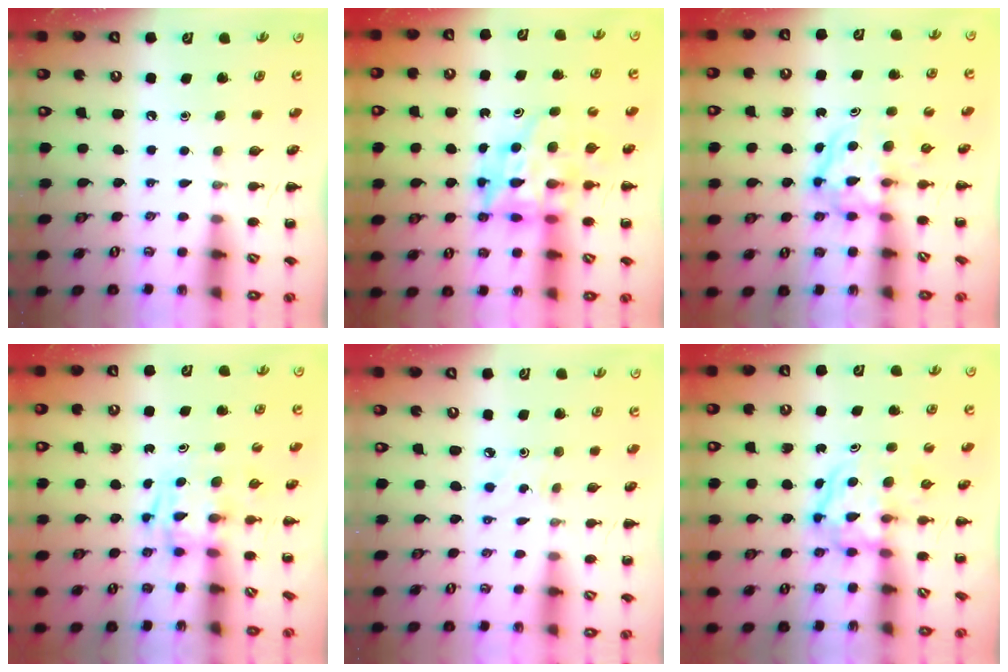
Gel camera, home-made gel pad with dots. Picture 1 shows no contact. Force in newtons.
{"total": 10.4, "press": 10.0, "slide": 3.1}
{"total": 3.8, "press": 3.8, "slide": 0.4}
{"total": 2.9, "press": 2.9, "slide": 0.1}
{"total": 2.1, "press": 2.0, "slide": 0.7}
{"total": 3.8, "press": 3.7, "slide": 0.4}